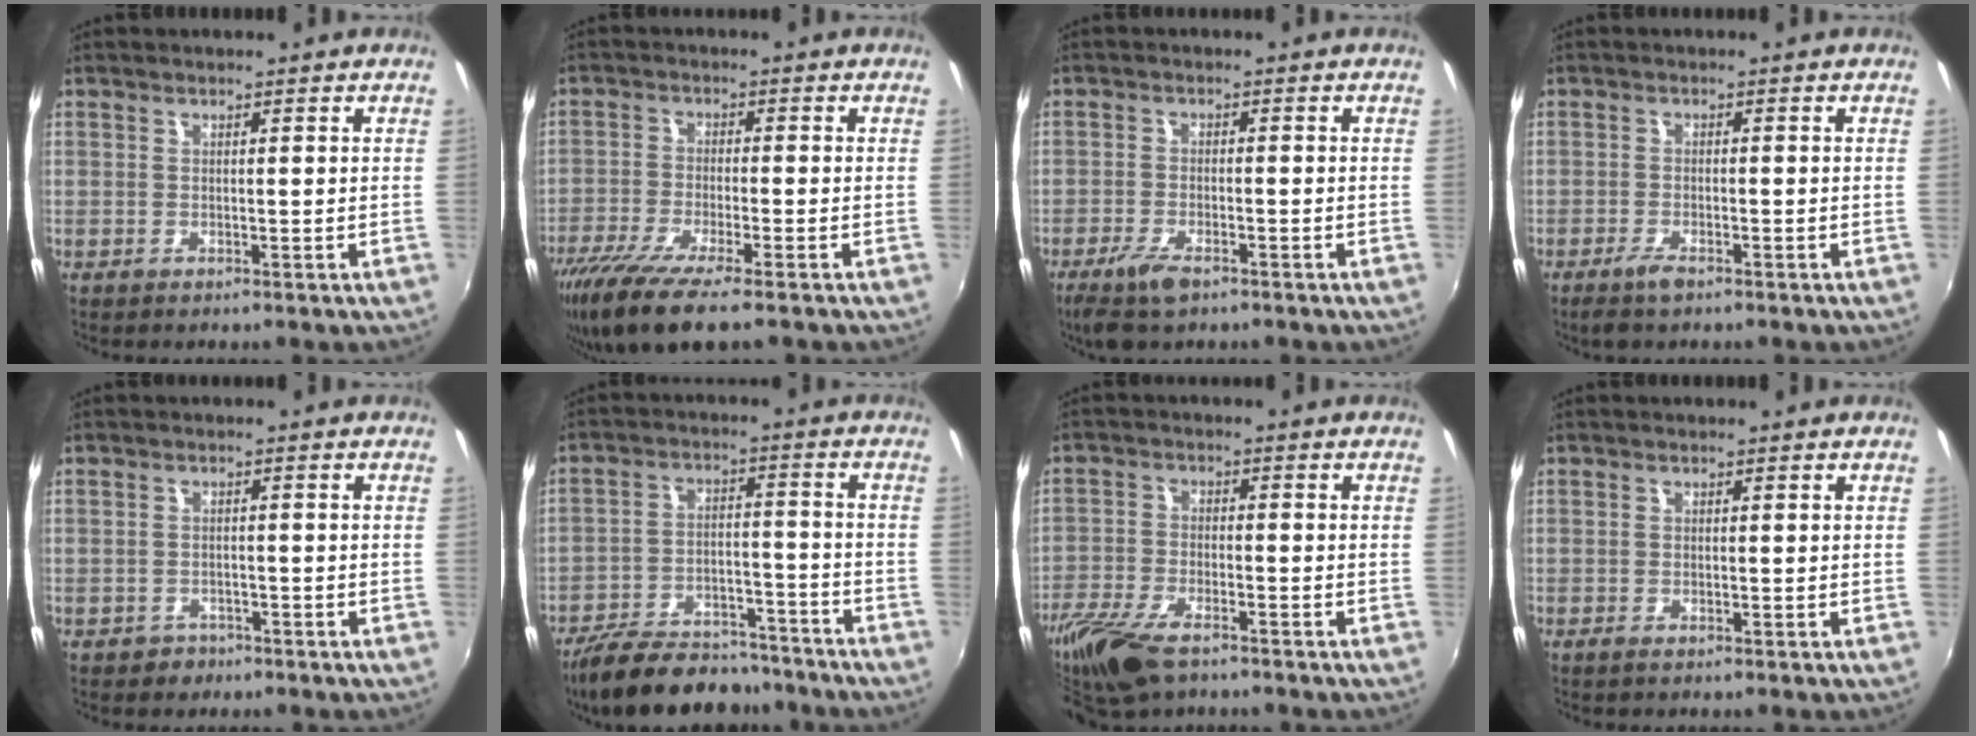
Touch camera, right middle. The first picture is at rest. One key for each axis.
{"total": 10.6, "fx": -7.8, "fy": 1.2, "fz": 7.1, "tx": -0.157, "ty": -0.041, "tz": -0.141}
{"total": 6.2, "fx": -4.2, "fy": 2.1, "fz": 4.0, "tx": -0.098, "ty": -0.013, "tz": -0.078}
{"total": 2.8, "fx": -2.1, "fy": 0.7, "fz": 1.8, "tx": -0.045, "ty": -0.004, "tz": -0.041}
{"total": 2.8, "fx": -1.8, "fy": 2.1, "fz": 0.2, "tx": -0.012, "ty": 0.001, "tz": -0.026}
{"total": 18.7, "fx": -15.8, "fy": 6.5, "fz": 7.6, "tx": -0.160, "ty": -0.003, "tz": -0.229}
{"total": 11.4, "fx": -8.2, "fy": 4.0, "fz": 6.8, "tx": -0.167, "ty": -0.031, "tz": -0.160}
{"total": 0.7, "fx": -0.6, "fy": 0.1, "fz": 0.4, "tx": -0.009, "ty": -0.001, "tz": -0.010}